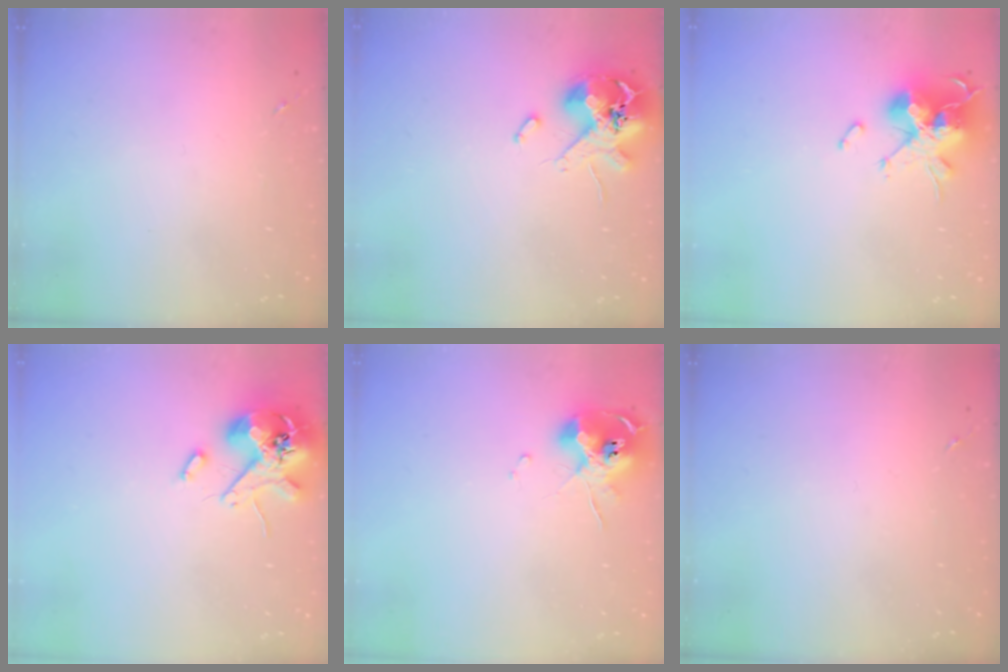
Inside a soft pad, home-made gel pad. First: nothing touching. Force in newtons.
{"total": 13.9, "press": 13.8, "slide": 2.0}
{"total": 15.3, "press": 15.1, "slide": 2.4}
{"total": 12.7, "press": 12.6, "slide": 1.9}
{"total": 10.6, "press": 10.5, "slide": 1.2}
{"total": 0.0}